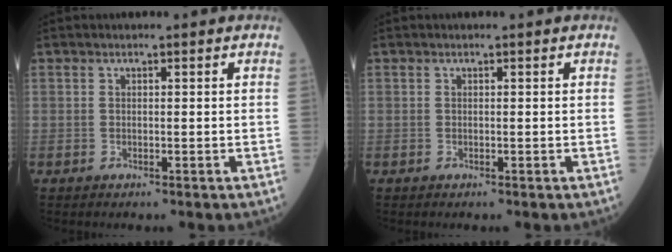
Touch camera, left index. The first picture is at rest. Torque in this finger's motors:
{"motor_torque": [-0.05, 0.02, 0.04, 0.01]}